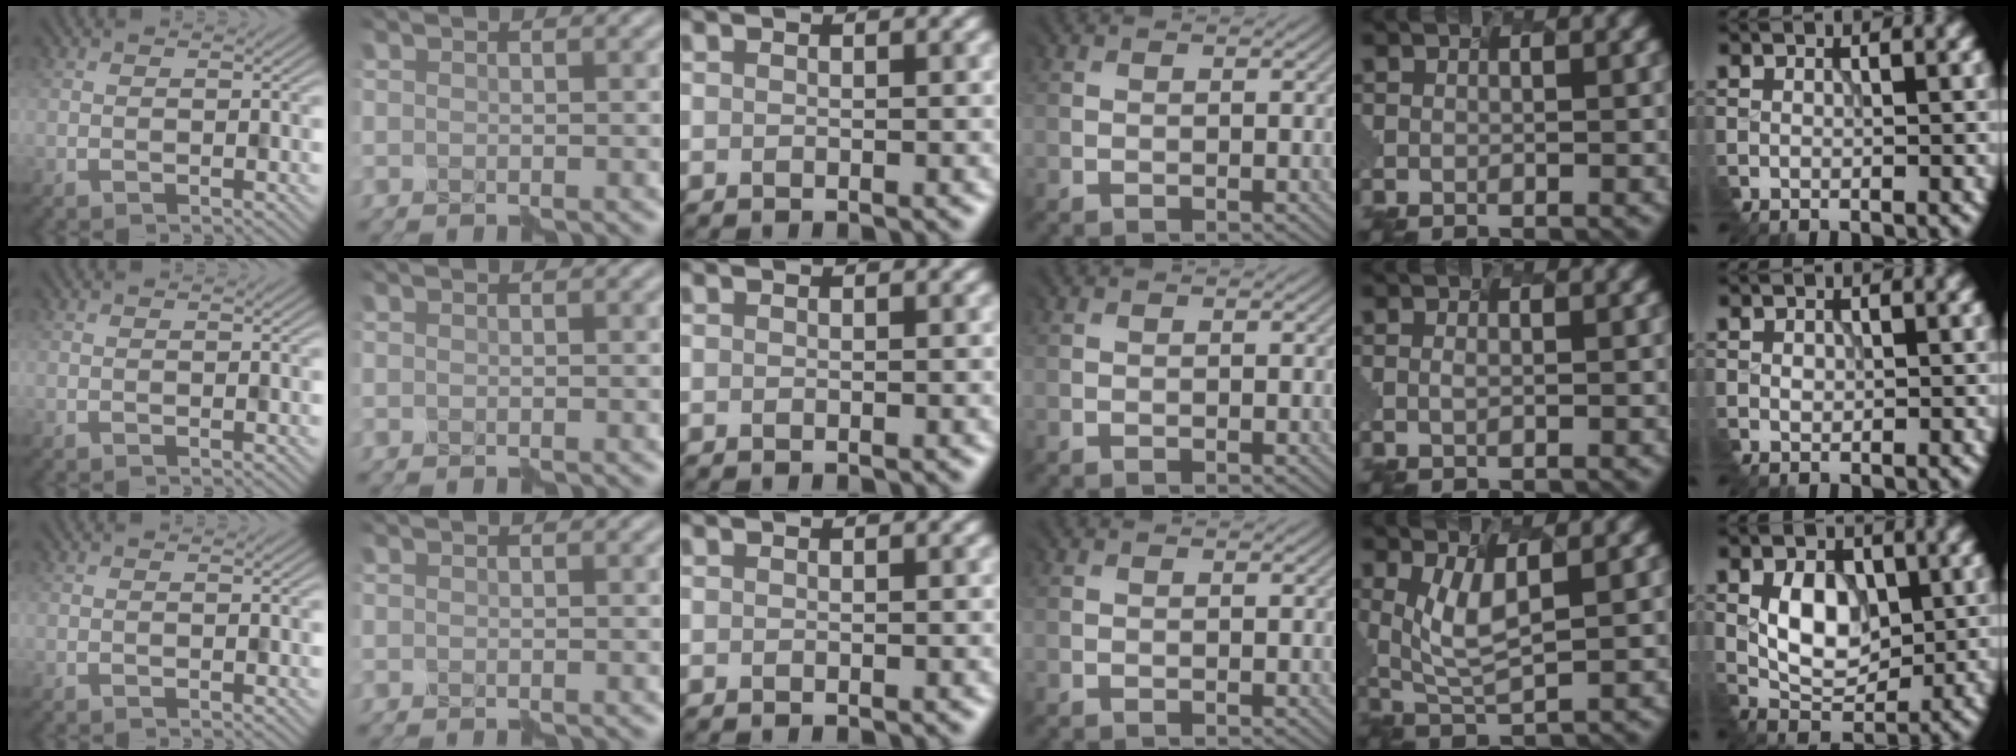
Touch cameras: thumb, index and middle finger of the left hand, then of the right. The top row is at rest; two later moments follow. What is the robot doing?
{"motion": "assemble", "object": "hinged jar"}